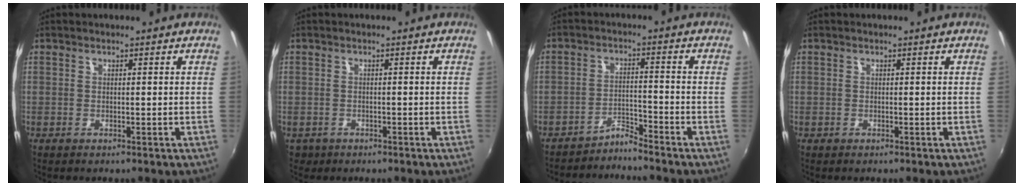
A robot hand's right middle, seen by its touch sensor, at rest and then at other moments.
{"total": 2.6, "force": [-1.2, 2.1, 0.9], "torque": [-0.025, -0.005, -0.015]}
{"total": 3.4, "force": [-3.4, -0.6, -0.1], "torque": [0.000, 0.005, -0.063]}
{"total": 0.0}